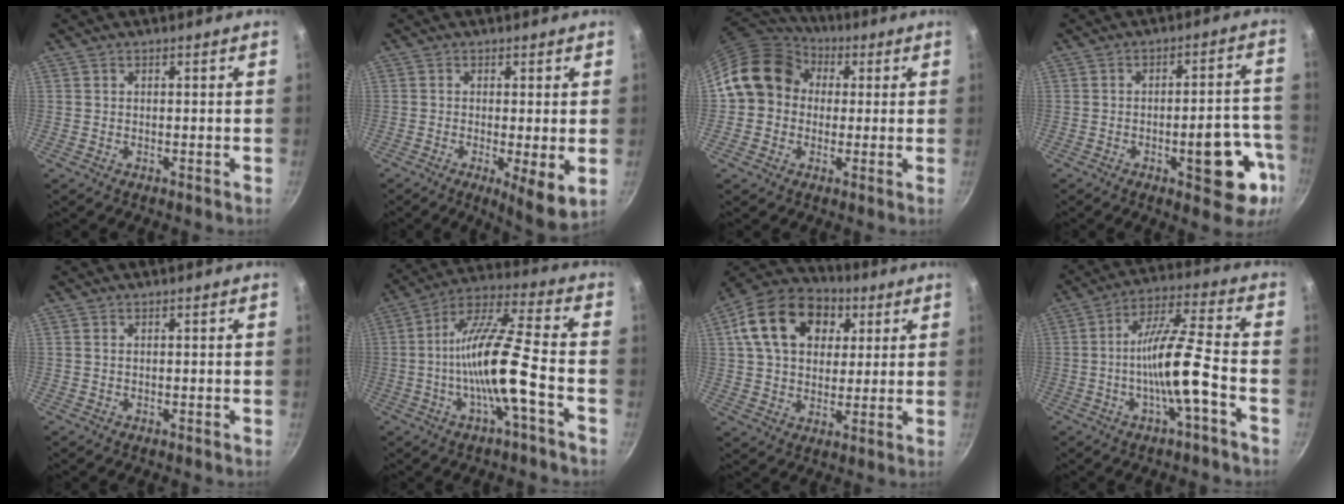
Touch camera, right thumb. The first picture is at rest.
{"total": 7.1, "force": [-1.1, 1.4, 6.9], "torque": [-0.099, -0.018, -0.012]}
{"total": 14.2, "force": [1.9, 12.2, 7.1], "torque": [-0.097, 0.032, 0.017]}
{"total": 13.3, "force": [-5.2, 5.1, 11.2], "torque": [-0.100, 0.033, -0.063]}
{"total": 0.0}
{"total": 15.0, "force": [-3.9, 2.2, 14.3], "torque": [-0.259, 0.036, -0.081]}
{"total": 18.8, "force": [6.1, 13.5, 11.5], "torque": [-0.181, 0.012, 0.093]}
{"total": 12.4, "force": [-3.7, 1.8, 11.7], "torque": [-0.209, 0.034, -0.072]}